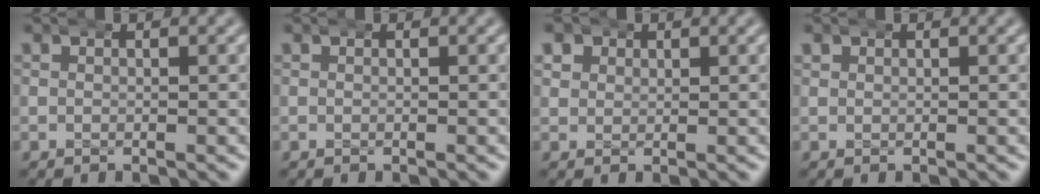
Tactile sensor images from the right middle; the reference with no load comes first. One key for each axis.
{"total": 0.0}
{"total": 2.6, "fx": 1.2, "fy": 2.2, "fz": 0.7, "tx": -0.016, "ty": -0.004, "tz": 0.024}
{"total": 0.7, "fx": 0.7, "fy": 0.2, "fz": 0.0, "tx": 0.002, "ty": 0.001, "tz": 0.011}